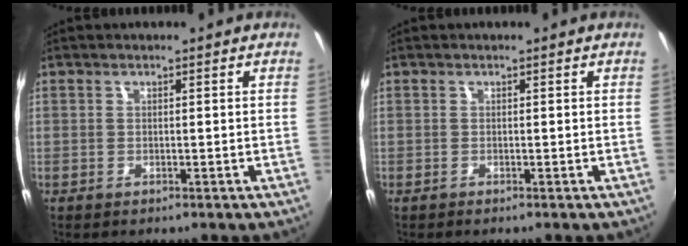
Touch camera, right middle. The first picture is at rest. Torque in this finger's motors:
{"motor_torque": [0.00, 0.00, 0.00, 0.00]}